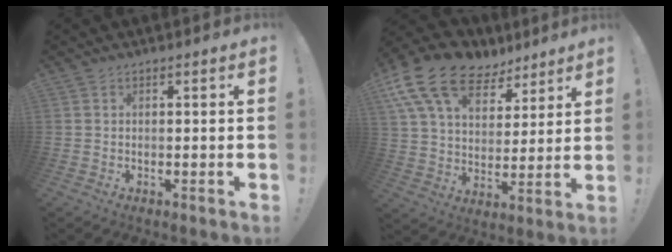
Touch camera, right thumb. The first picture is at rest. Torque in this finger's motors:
{"motor_torque": [-0.22, 2.61, 1.25, 0.44, 0.49]}